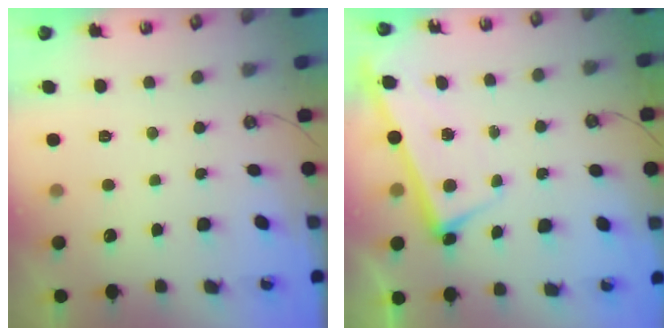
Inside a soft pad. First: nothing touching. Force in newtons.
{"total": 2.8, "press": 2.8, "slide": 0.4}